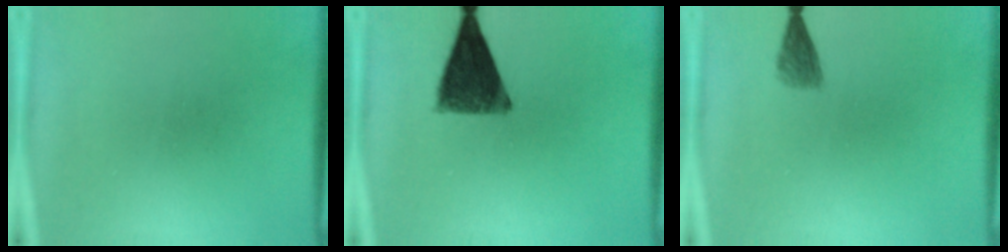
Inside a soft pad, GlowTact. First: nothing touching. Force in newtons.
{"total": 10.3}
{"total": 2.2}